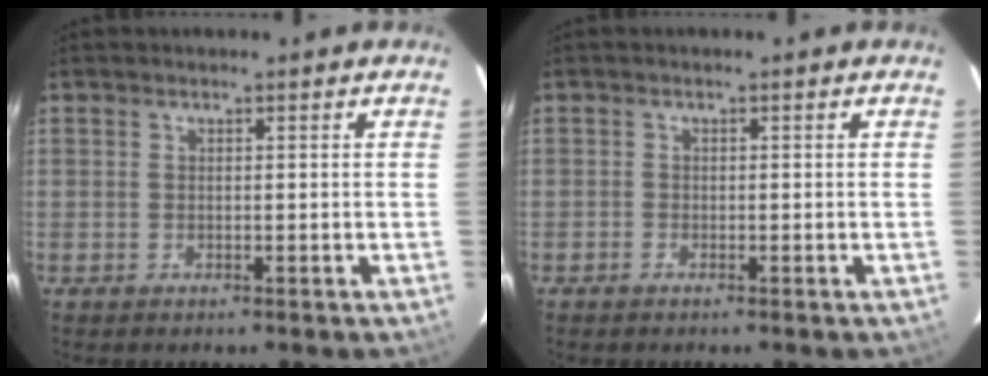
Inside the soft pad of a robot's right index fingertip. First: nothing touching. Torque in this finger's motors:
{"motor_torque": [0.09, -0.10, 0.00, 0.01]}